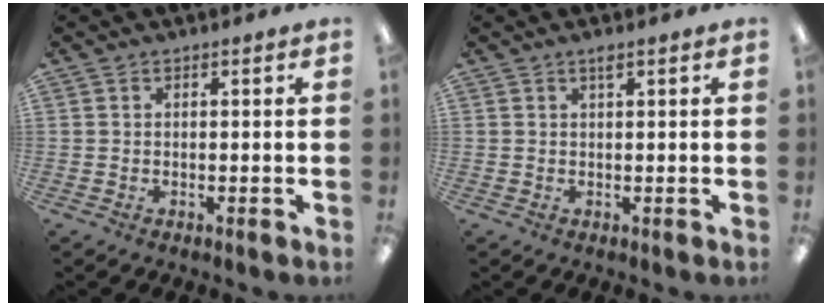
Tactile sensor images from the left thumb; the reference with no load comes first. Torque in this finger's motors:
{"motor_torque": [0.25, -0.20, 0.63, 0.19, 0.00]}